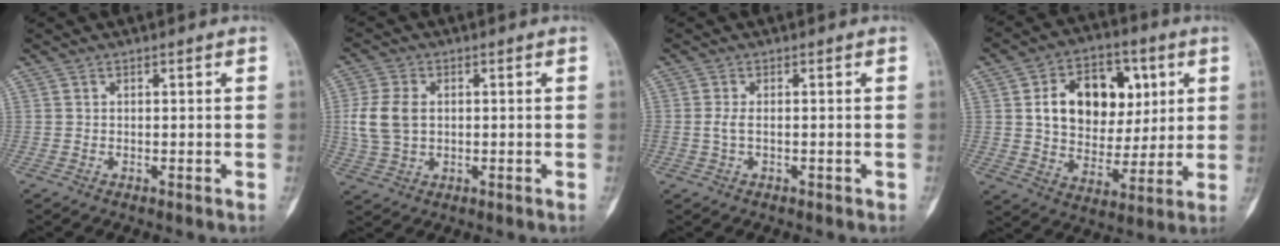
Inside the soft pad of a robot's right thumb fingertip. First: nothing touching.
{"total": 8.0, "force": [0.5, 5.5, 5.8], "torque": [-0.120, 0.005, 0.012]}
{"total": 2.1, "force": [-0.2, 1.2, 1.7], "torque": [-0.039, 0.000, -0.010]}
{"total": 18.2, "force": [4.6, 12.9, 12.1], "torque": [-0.147, 0.002, 0.079]}